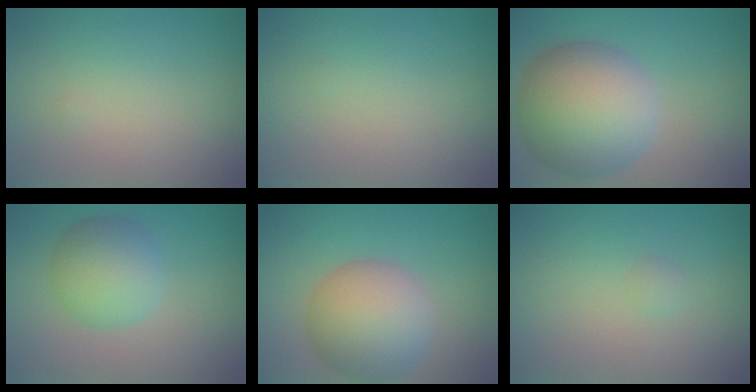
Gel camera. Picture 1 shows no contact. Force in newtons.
{"total": 0.0}
{"total": 10.9, "press": 10.9, "slide": 0.5}
{"total": 4.7, "press": 4.7, "slide": 0.2}
{"total": 7.5, "press": 7.5, "slide": 0.1}
{"total": 0.6, "press": 0.6, "slide": 0.1}